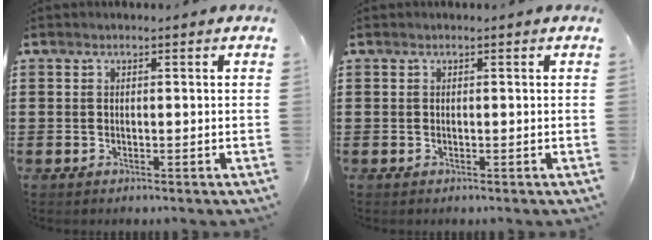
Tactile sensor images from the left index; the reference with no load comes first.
{"total": 0.0}